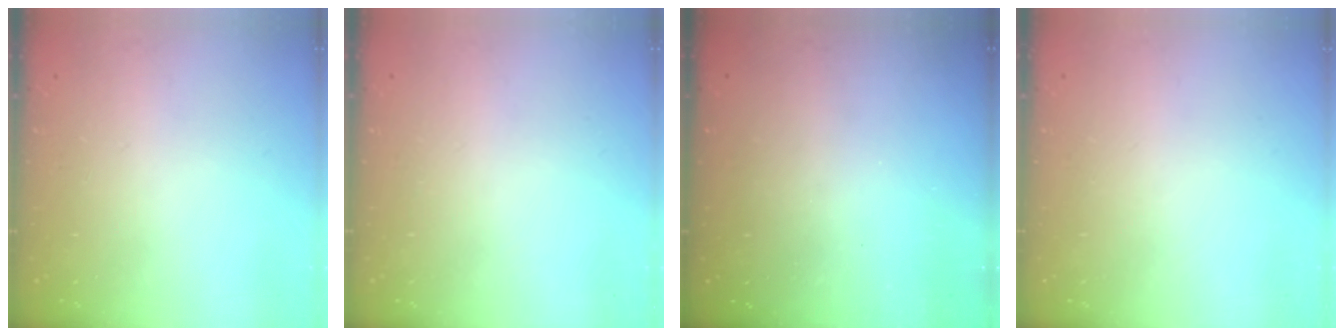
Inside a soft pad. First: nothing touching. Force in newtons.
{"total": 0.0}
{"total": 3.0, "press": 3.0, "slide": 0.1}
{"total": 0.0}